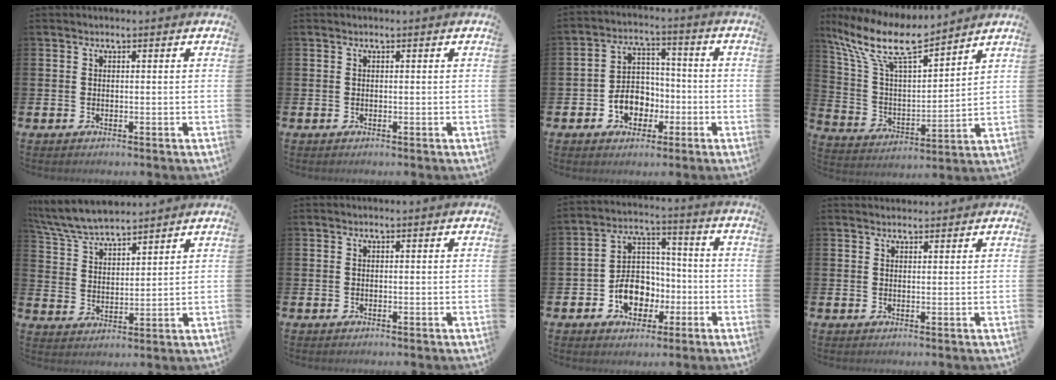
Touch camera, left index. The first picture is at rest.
{"total": 0.0}
{"total": 5.8, "force": [-2.0, 4.9, 2.4], "torque": [-0.042, 0.009, -0.040]}
{"total": 11.6, "force": [9.8, 2.5, 5.7], "torque": [-0.153, -0.054, 0.173]}
{"total": 6.9, "force": [6.6, 1.2, 1.7], "torque": [-0.064, -0.025, 0.122]}
{"total": 0.0}
{"total": 8.3, "force": [-2.6, 6.5, 4.3], "torque": [-0.093, 0.019, -0.048]}
{"total": 1.3, "force": [1.2, 0.3, 0.1], "torque": [0.006, -0.002, 0.021]}